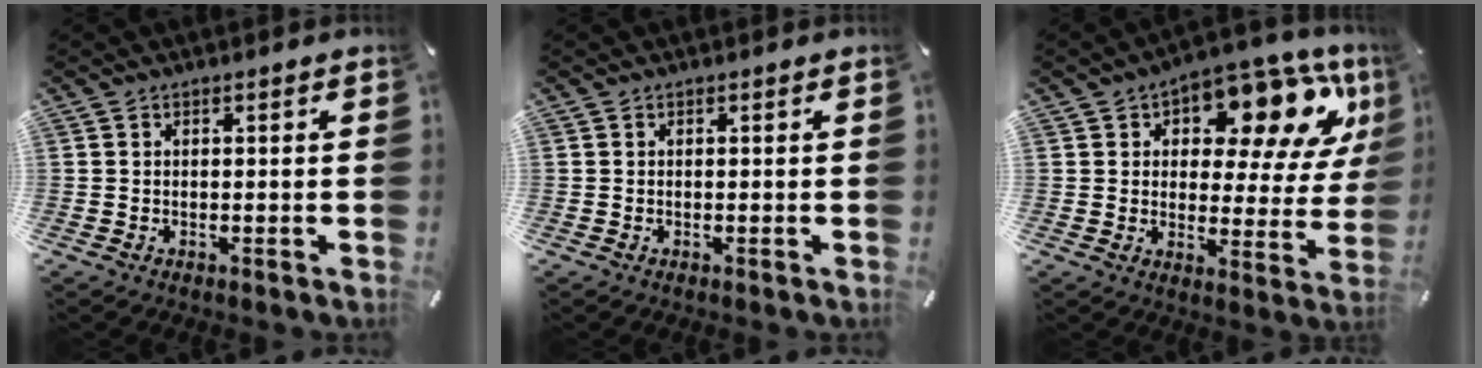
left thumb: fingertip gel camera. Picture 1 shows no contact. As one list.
[{"total": 0.0}, {"total": 17.8, "force": [10.8, 8.4, 11.3], "torque": [-0.145, -0.078, 0.177]}]